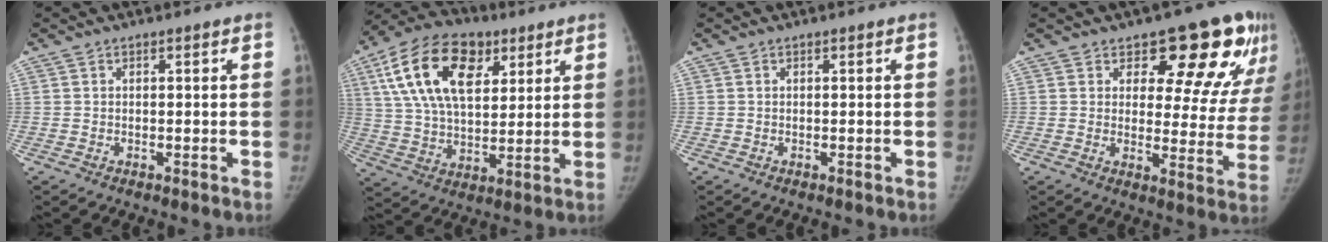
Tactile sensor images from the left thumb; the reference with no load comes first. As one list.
[{"total": 20.6, "force": [8.3, 12.0, 14.5], "torque": [-0.250, -0.006, 0.146]}, {"total": 0.0}, {"total": 17.4, "force": [11.1, 8.0, 10.7], "torque": [-0.073, -0.060, 0.125]}]